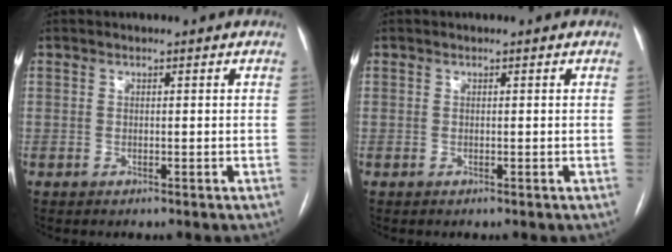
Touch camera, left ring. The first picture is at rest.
{"total": 0.0}